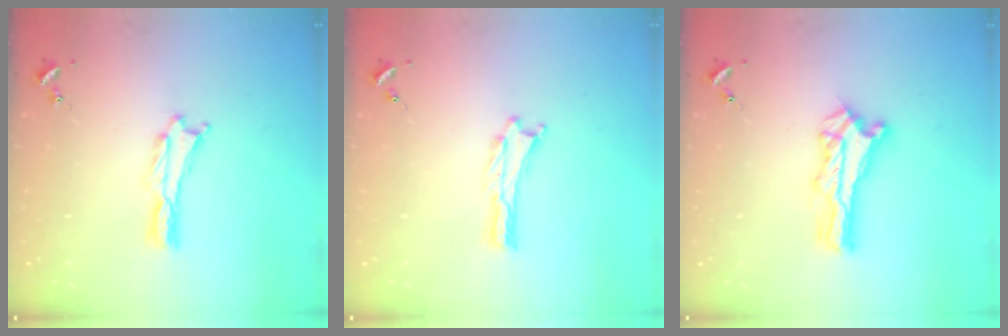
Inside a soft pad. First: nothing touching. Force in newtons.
{"total": 0.0}
{"total": 3.2, "press": 3.2, "slide": 0.3}